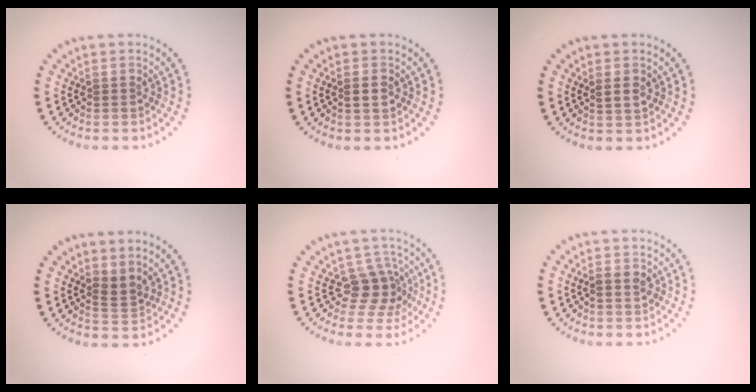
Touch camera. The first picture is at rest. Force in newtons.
{"total": 1.0, "press": 0.9, "slide": 0.1}
{"total": 1.2, "press": 1.1, "slide": 0.3}
{"total": 1.8, "press": 1.3, "slide": 1.2}
{"total": 3.2, "press": 2.5, "slide": 2.0}
{"total": 1.4, "press": 1.4, "slide": 0.3}